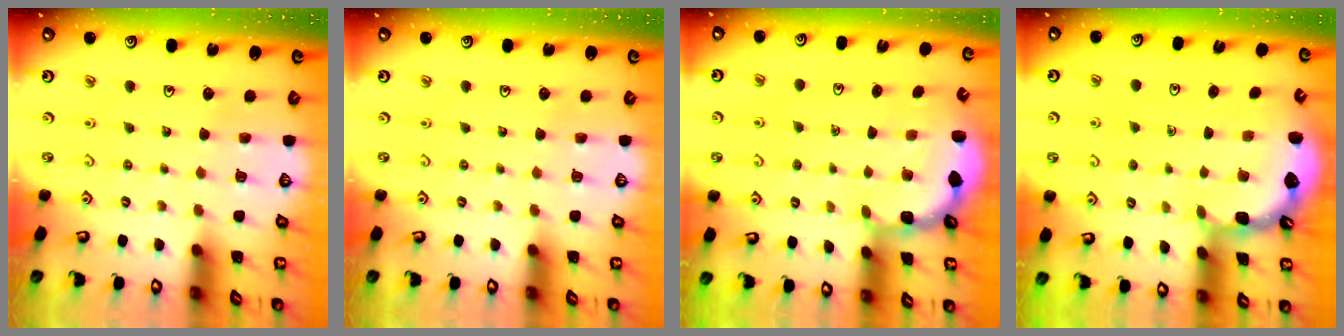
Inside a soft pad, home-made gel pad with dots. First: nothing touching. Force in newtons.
{"total": 0.0}
{"total": 2.9, "press": 2.5, "slide": 1.4}
{"total": 2.0, "press": 2.0, "slide": 0.2}